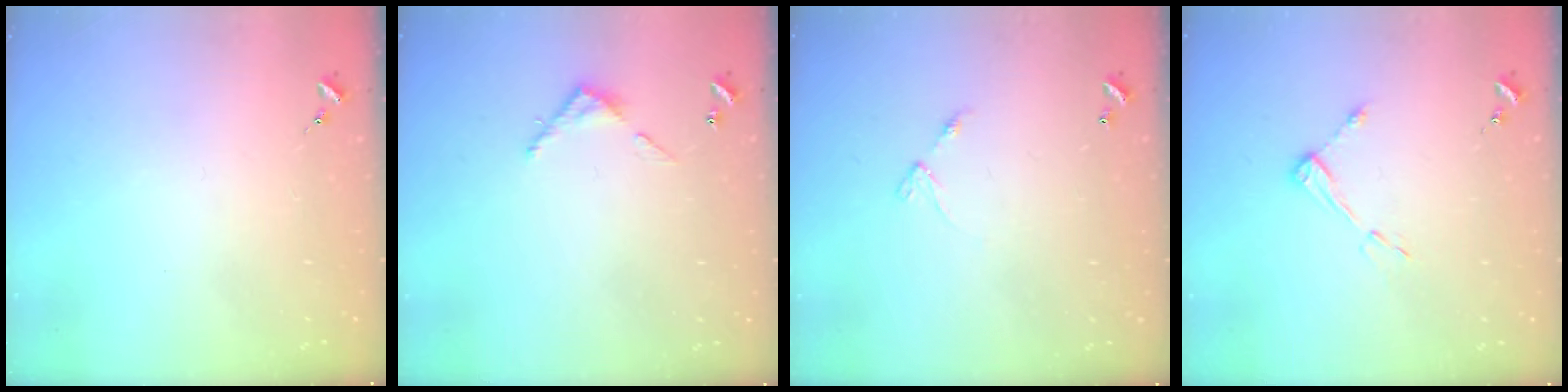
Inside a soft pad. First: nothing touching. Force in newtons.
{"total": 3.9, "press": 3.9, "slide": 0.3}
{"total": 4.7, "press": 4.7, "slide": 0.4}
{"total": 6.0, "press": 5.9, "slide": 0.6}